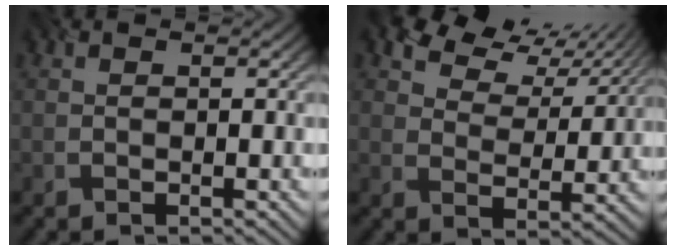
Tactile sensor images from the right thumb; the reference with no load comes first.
{"total": 8.1, "force": [6.6, 3.6, 3.2], "torque": [-0.065, 0.010, 0.107]}